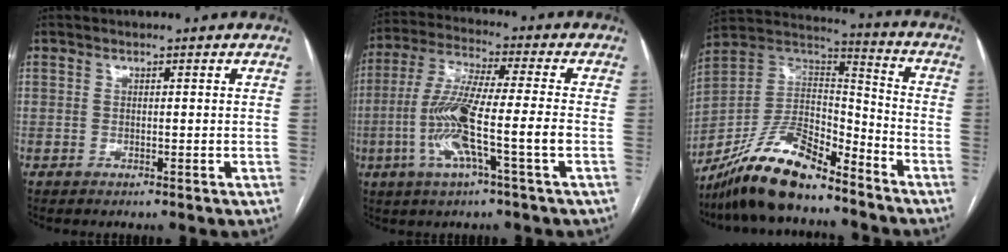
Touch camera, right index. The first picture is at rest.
{"total": 12.4, "force": [-3.3, 0.0, 11.9], "torque": [-0.242, -0.002, -0.069]}
{"total": 16.6, "force": [-13.2, 4.9, 8.8], "torque": [-0.165, 0.020, -0.241]}